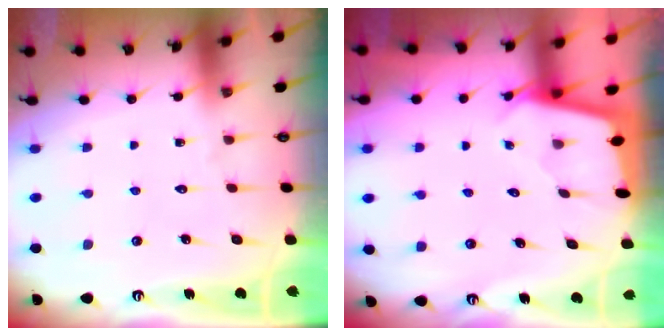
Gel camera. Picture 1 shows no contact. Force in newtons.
{"total": 1.8, "press": 1.8, "slide": 0.2}